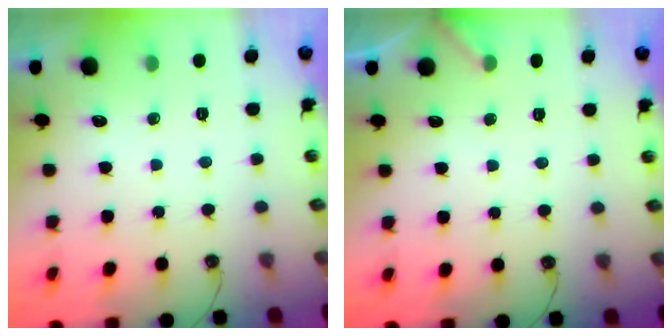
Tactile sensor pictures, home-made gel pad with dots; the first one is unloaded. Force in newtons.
{"total": 5.2, "press": 5.2, "slide": 0.3}